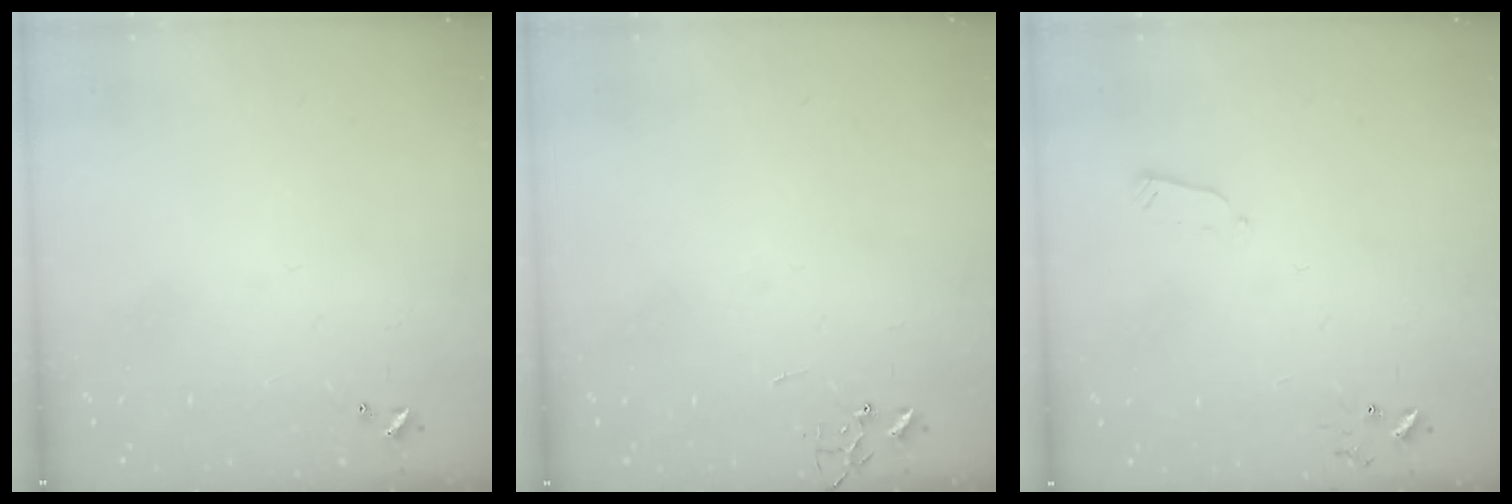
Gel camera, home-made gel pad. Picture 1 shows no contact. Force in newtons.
{"total": 0.0}
{"total": 2.4, "press": 2.3, "slide": 0.4}